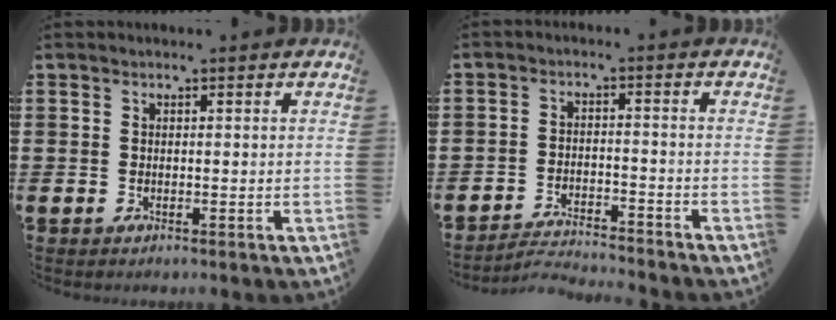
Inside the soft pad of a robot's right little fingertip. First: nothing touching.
{"total": 3.2, "force": [-3.2, 0.0, 0.1], "torque": [-0.006, 0.002, -0.068]}